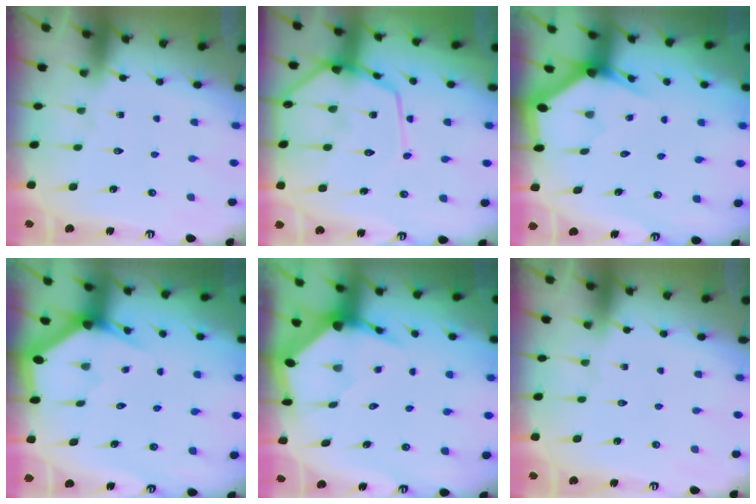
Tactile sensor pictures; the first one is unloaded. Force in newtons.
{"total": 14.3, "press": 14.2, "slide": 1.4}
{"total": 3.0, "press": 3.0, "slide": 0.1}
{"total": 3.0, "press": 3.0, "slide": 0.1}
{"total": 3.9, "press": 3.9, "slide": 0.5}
{"total": 0.0}